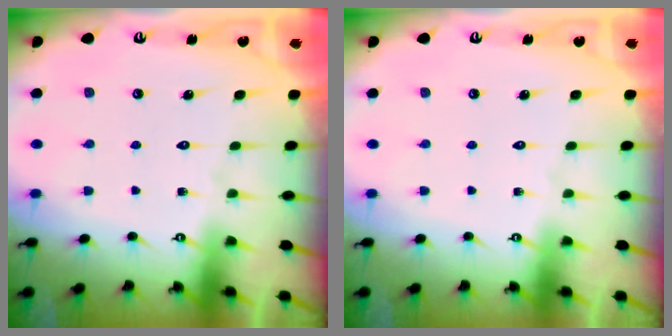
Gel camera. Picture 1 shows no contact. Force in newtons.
{"total": 0.0}